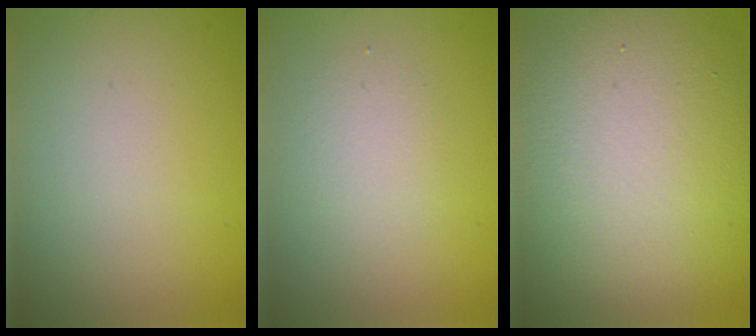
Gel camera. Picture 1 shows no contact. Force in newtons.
{"total": 2.1, "press": 2.1, "slide": 0.0}
{"total": 15.8, "press": 15.8, "slide": 1.3}